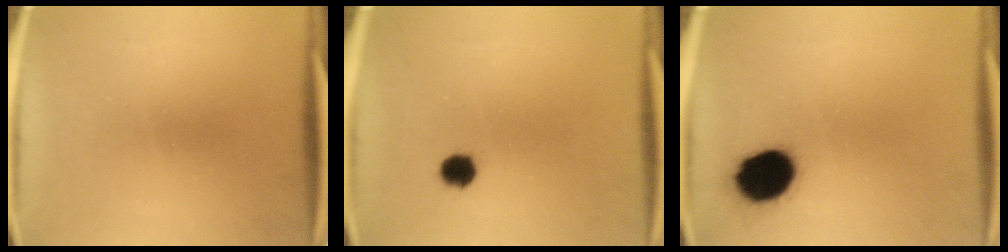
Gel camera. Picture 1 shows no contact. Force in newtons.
{"total": 3.3}
{"total": 13.2}